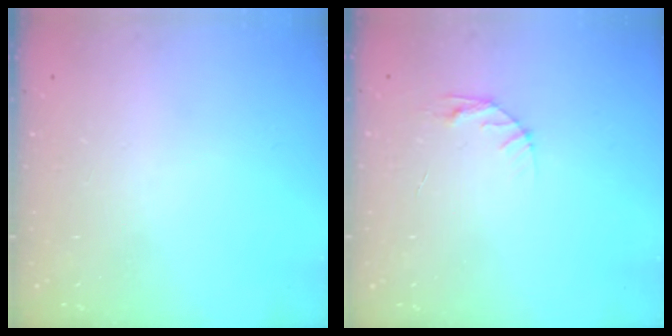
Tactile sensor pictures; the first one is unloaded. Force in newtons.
{"total": 5.3, "press": 5.3, "slide": 0.6}